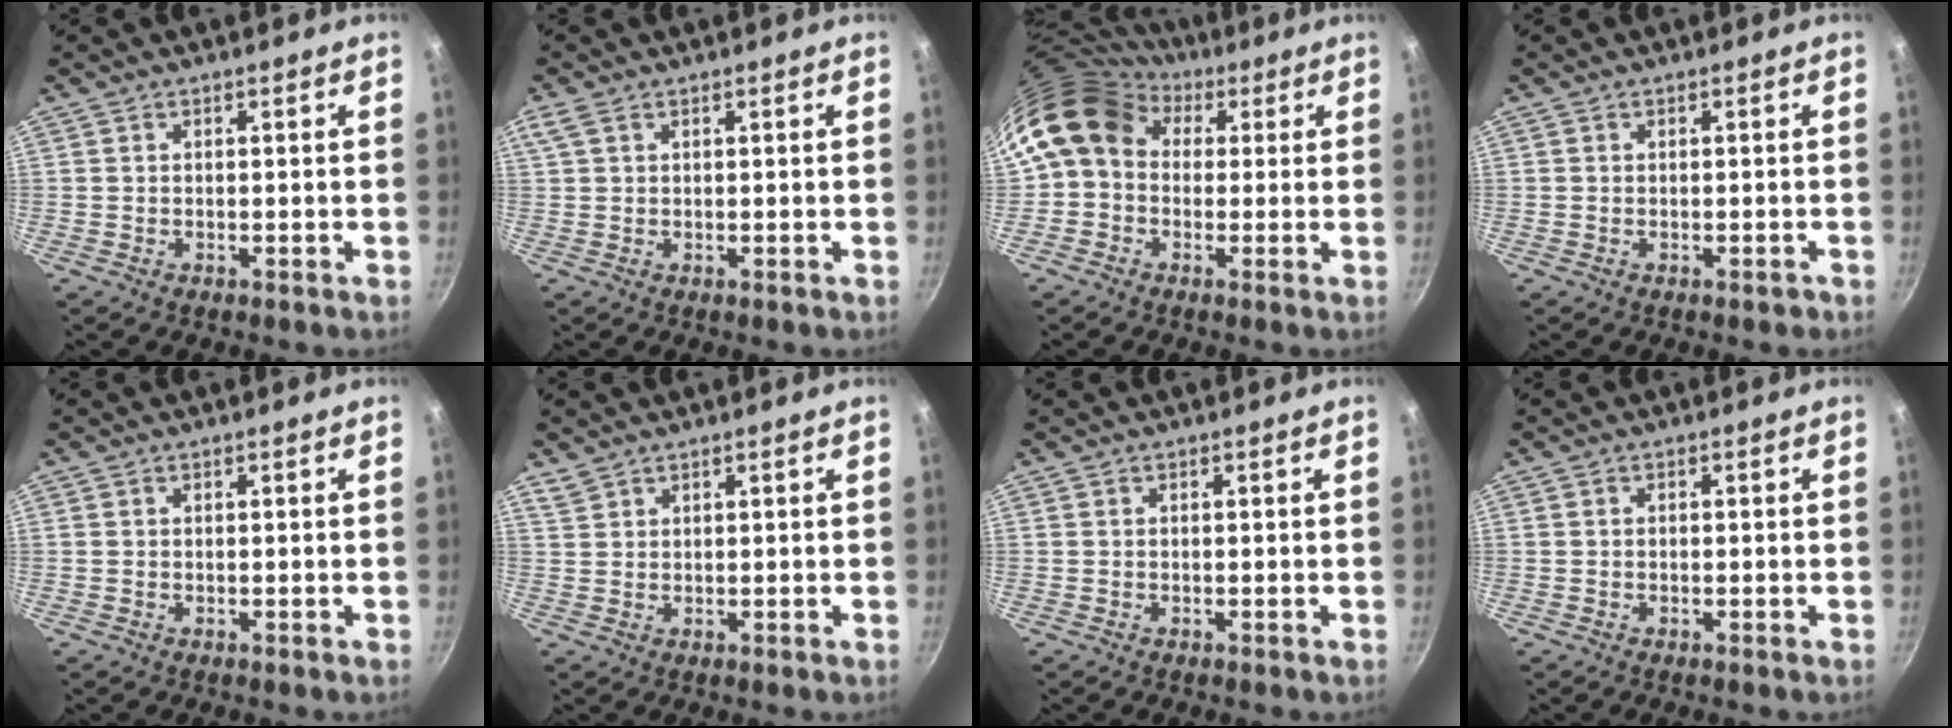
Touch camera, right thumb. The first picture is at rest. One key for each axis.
{"total": 2.2, "fx": 1.2, "fy": 1.2, "fz": 1.5, "tx": -0.034, "ty": 0.007, "tz": 0.029}
{"total": 11.0, "fx": 3.1, "fy": 8.9, "fz": 5.7, "tx": -0.083, "ty": 0.014, "tz": 0.032}
{"total": 0.7, "fx": -0.3, "fy": 0.5, "fz": 0.3, "tx": 0.002, "ty": 0.006, "tz": -0.003}
{"total": 0.0}
{"total": 2.0, "fx": 1.7, "fy": 0.9, "fz": 0.4, "tx": -0.006, "ty": 0.003, "tz": 0.039}
{"total": 0.0}
{"total": 0.5, "fx": -0.1, "fy": 0.4, "fz": 0.3, "tx": -0.005, "ty": 0.005, "tz": -0.001}